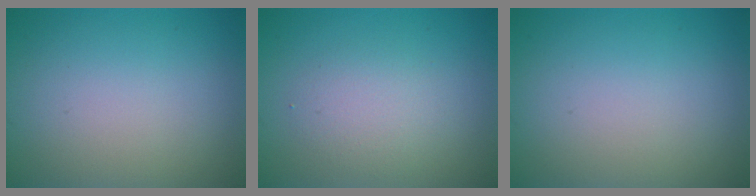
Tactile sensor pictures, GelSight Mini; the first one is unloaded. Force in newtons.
{"total": 2.4, "press": 2.4, "slide": 0.1}
{"total": 0.0}